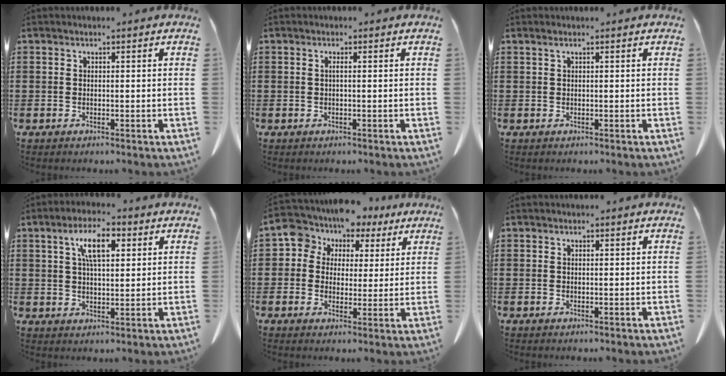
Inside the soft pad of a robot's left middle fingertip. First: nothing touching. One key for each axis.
{"total": 0.8, "fx": 0.0, "fy": 0.1, "fz": 0.8, "tx": -0.015, "ty": -0.001, "tz": 0.000}
{"total": 0.6, "fx": 0.4, "fy": 0.0, "fz": 0.5, "tx": -0.010, "ty": 0.001, "tz": 0.007}
{"total": 6.9, "fx": 2.9, "fy": 2.5, "fz": 5.8, "tx": -0.114, "ty": 0.009, "tz": 0.046}
{"total": 6.1, "fx": 3.4, "fy": 5.0, "fz": 0.7, "tx": -0.056, "ty": -0.018, "tz": 0.056}
{"total": 0.0}